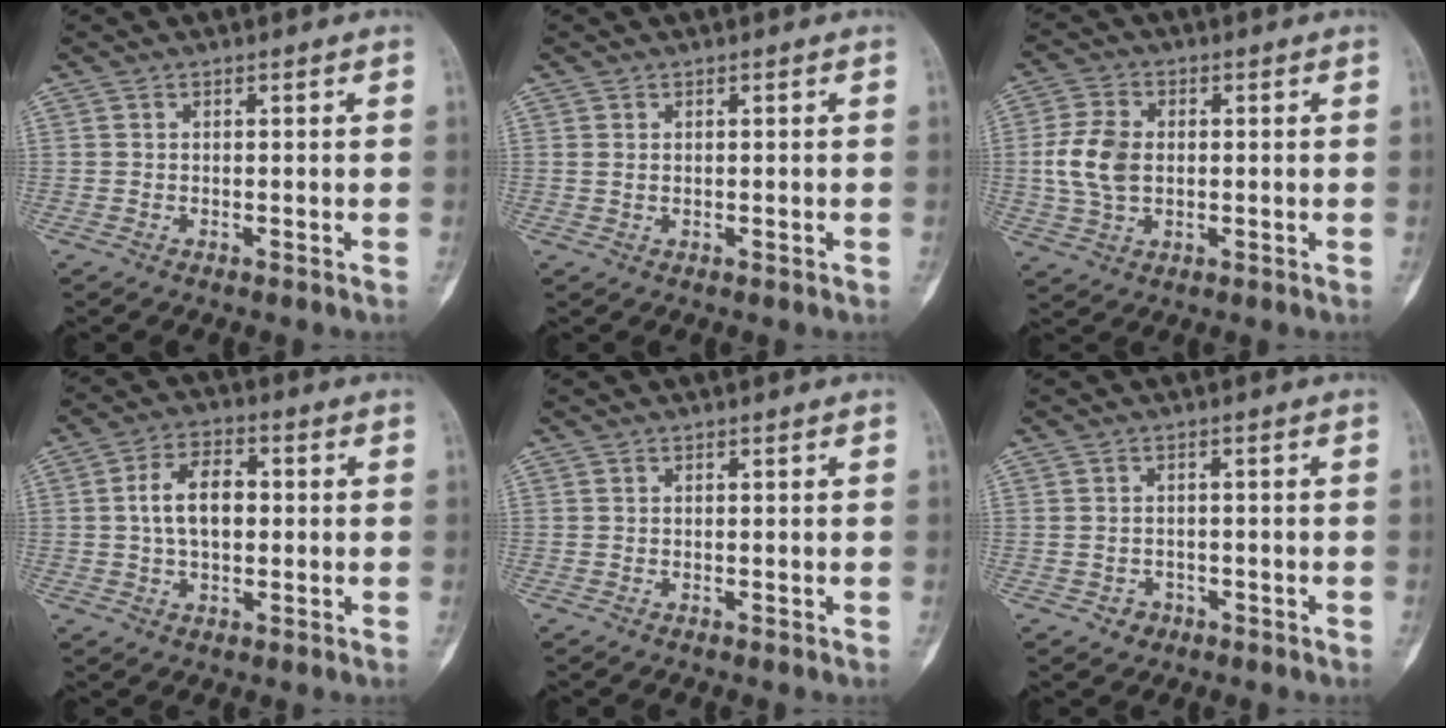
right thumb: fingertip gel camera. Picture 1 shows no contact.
{"total": 0.6, "force": [0.2, 0.4, 0.4], "torque": [-0.007, -0.001, 0.007]}
{"total": 8.7, "force": [0.2, 5.8, 6.5], "torque": [-0.133, 0.005, 0.005]}
{"total": 8.6, "force": [0.5, 5.1, 6.8], "torque": [-0.109, 0.016, 0.006]}
{"total": 0.0}
{"total": 3.7, "force": [-2.0, 3.0, 0.9], "torque": [0.011, 0.017, -0.026]}